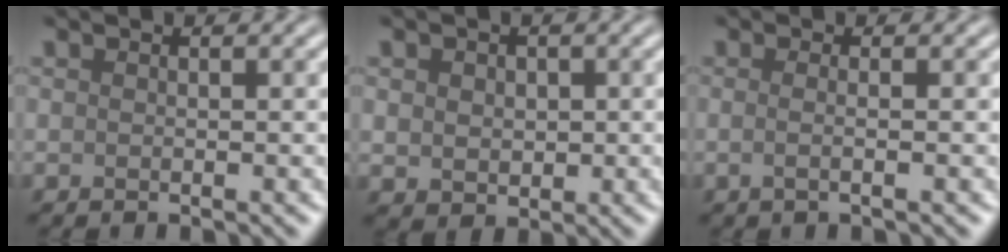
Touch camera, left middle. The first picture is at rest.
{"total": 2.4, "force": [0.4, 2.1, 1.2], "torque": [-0.022, 0.002, 0.003]}
{"total": 1.9, "force": [0.0, 0.8, 1.7], "torque": [-0.016, -0.005, -0.018]}